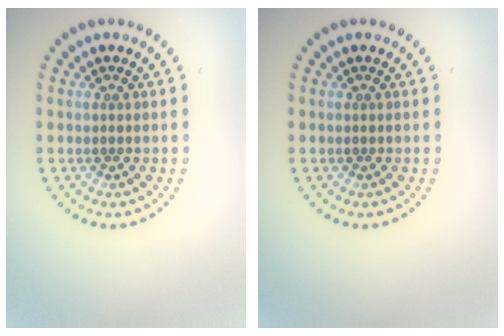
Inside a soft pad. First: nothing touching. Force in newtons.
{"total": 0.0}